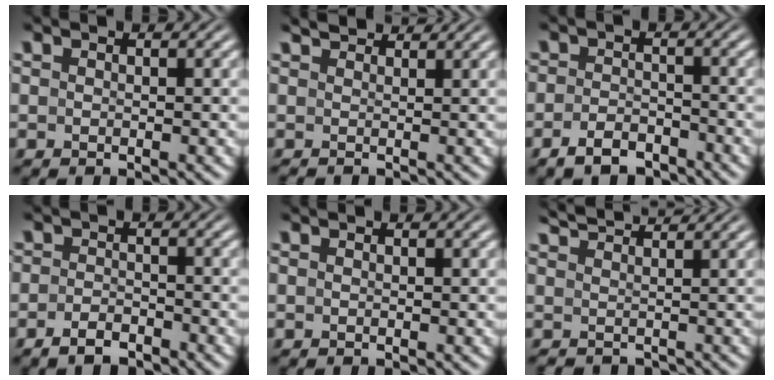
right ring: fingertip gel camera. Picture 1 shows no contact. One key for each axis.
{"total": 1.3, "fx": 1.3, "fy": -0.2, "fz": 0.1, "tx": 0.004, "ty": -0.008, "tz": 0.033}
{"total": 3.5, "fx": -3.2, "fy": 1.3, "fz": 0.5, "tx": 0.001, "ty": -0.007, "tz": -0.055}
{"total": 2.6, "fx": -2.4, "fy": 0.7, "fz": 0.2, "tx": 0.003, "ty": -0.005, "tz": -0.041}
{"total": 0.0}
{"total": 1.3, "fx": 1.1, "fy": 0.1, "fz": 0.7, "tx": -0.005, "ty": -0.008, "tz": 0.033}